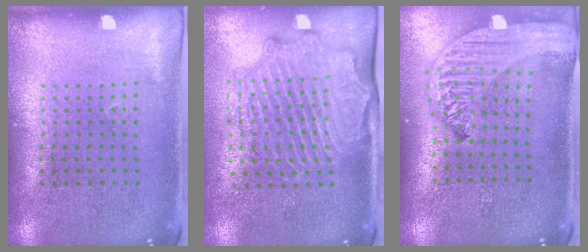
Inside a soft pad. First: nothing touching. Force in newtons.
{"total": 2.2, "press": 2.2, "slide": 0.2}
{"total": 3.2, "press": 2.5, "slide": 2.0}